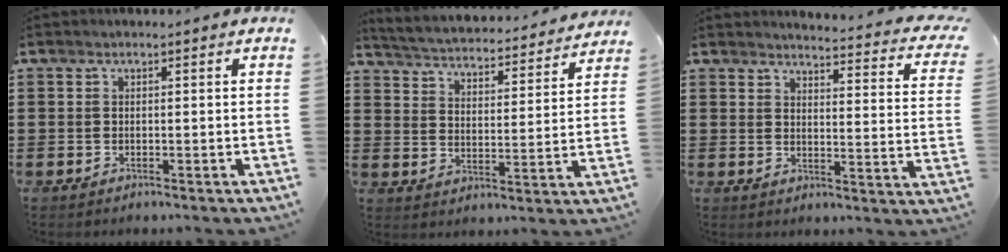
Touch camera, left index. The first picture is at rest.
{"total": 3.4, "force": [3.4, -0.3, 0.3], "torque": [-0.028, -0.035, 0.048]}
{"total": 3.3, "force": [3.1, -0.3, 1.0], "torque": [-0.030, -0.031, 0.046]}